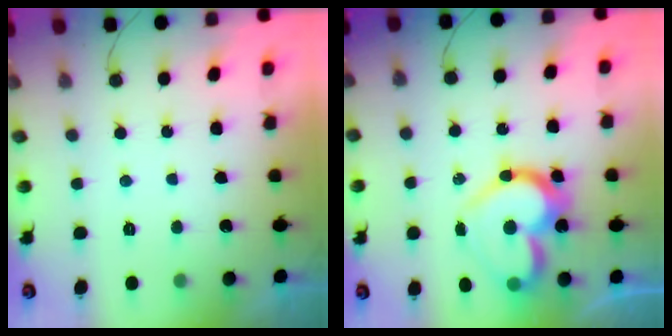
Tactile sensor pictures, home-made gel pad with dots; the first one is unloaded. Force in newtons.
{"total": 18.8, "press": 18.7, "slide": 1.9}